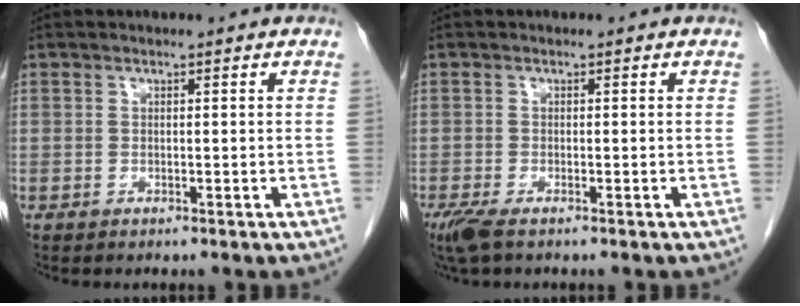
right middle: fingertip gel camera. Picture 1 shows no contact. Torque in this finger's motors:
{"motor_torque": [1.22, -0.92, 0.21, 0.10]}